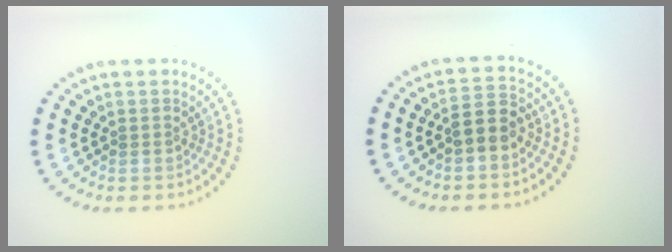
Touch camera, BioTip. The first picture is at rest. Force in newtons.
{"total": 2.6, "press": 2.5, "slide": 0.7}